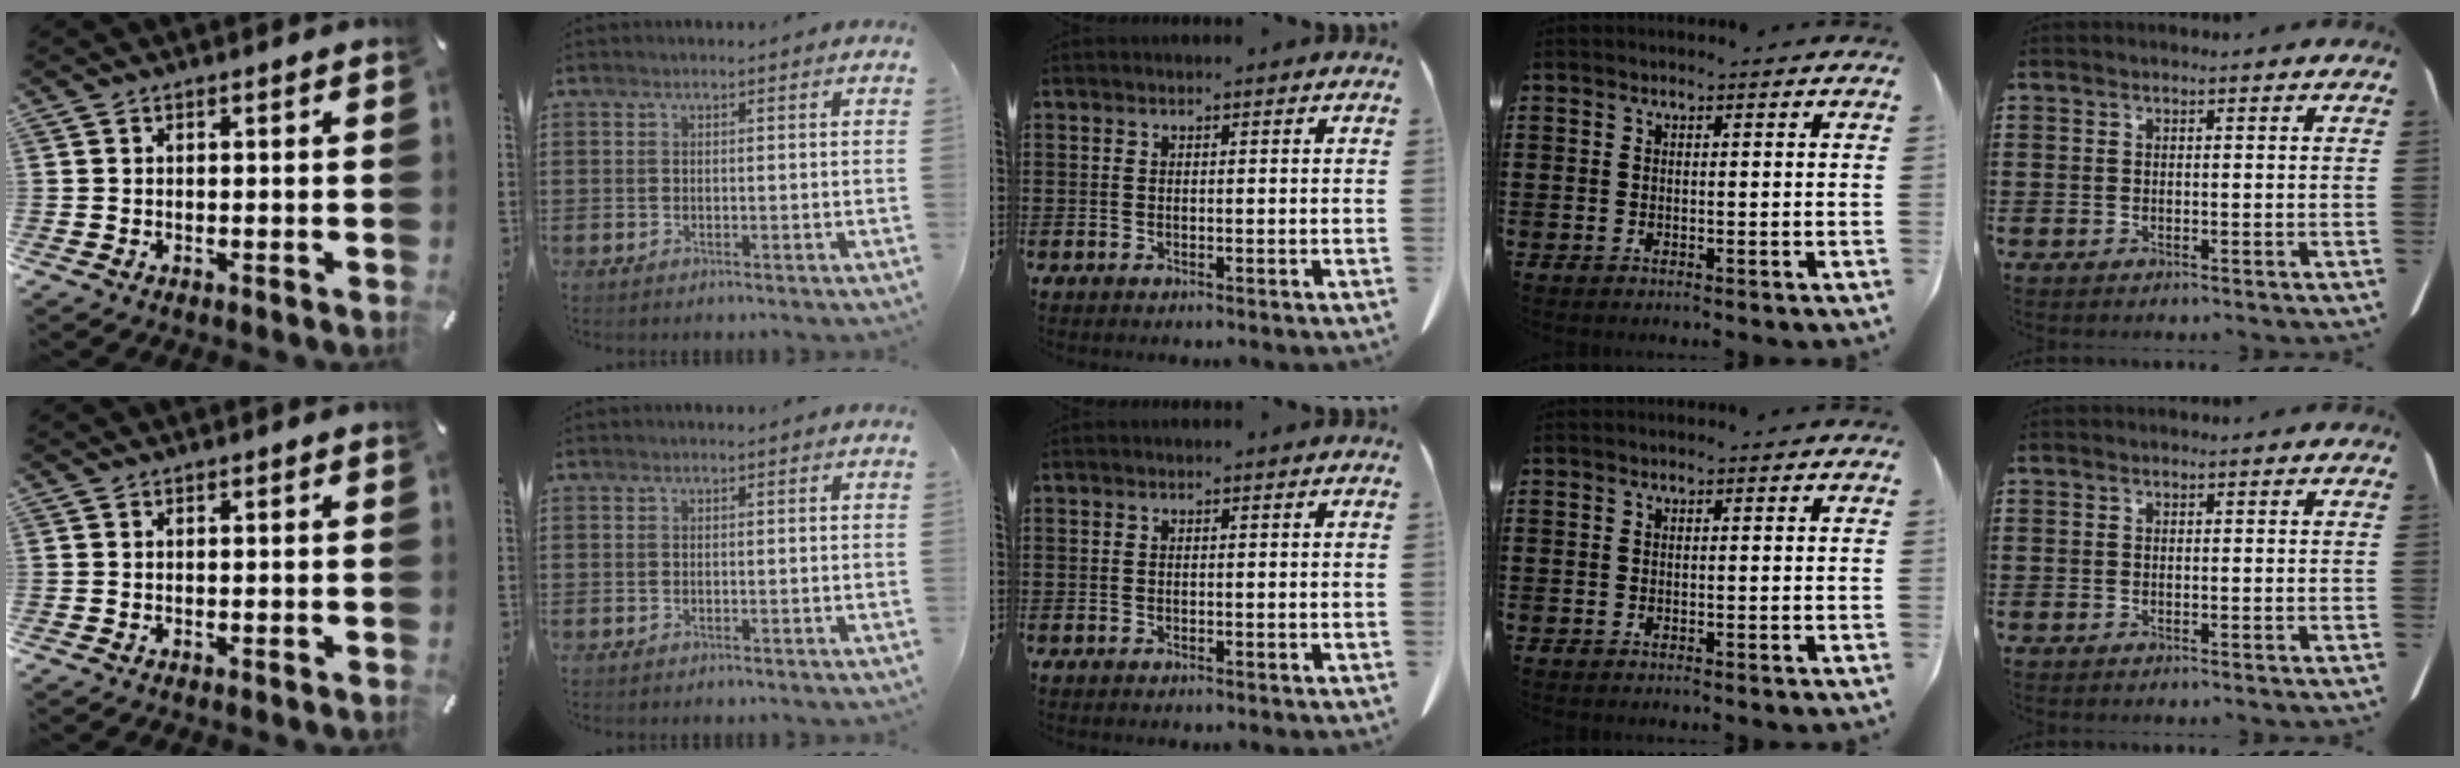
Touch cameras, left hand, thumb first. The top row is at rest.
{}